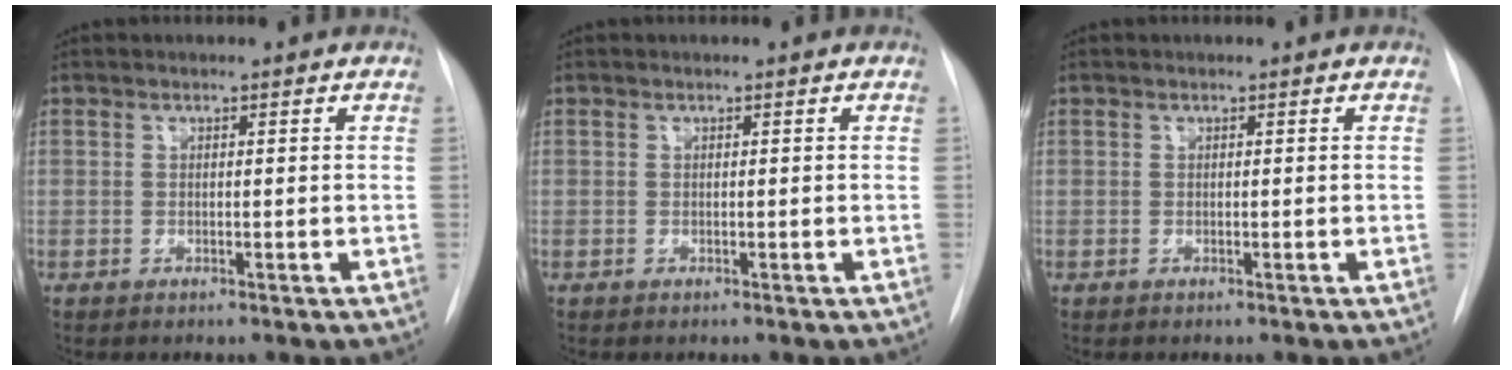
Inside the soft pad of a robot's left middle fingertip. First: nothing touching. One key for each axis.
{"total": 0.0}
{"total": 0.0}